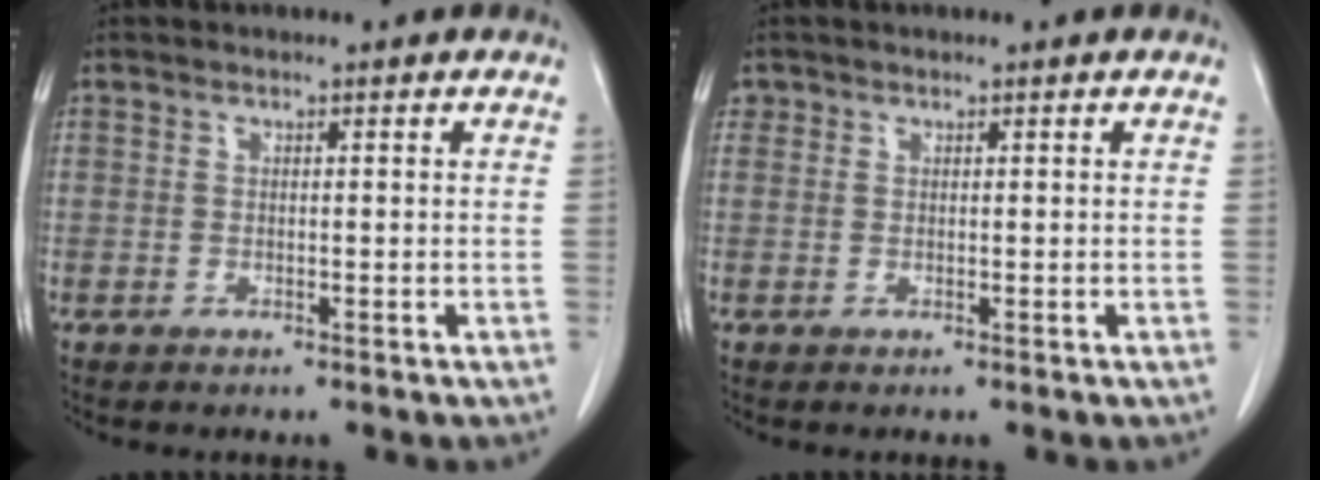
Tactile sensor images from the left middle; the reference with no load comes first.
{"total": 0.7, "force": [0.4, 0.6, 0.0], "torque": [0.006, 0.005, 0.006]}